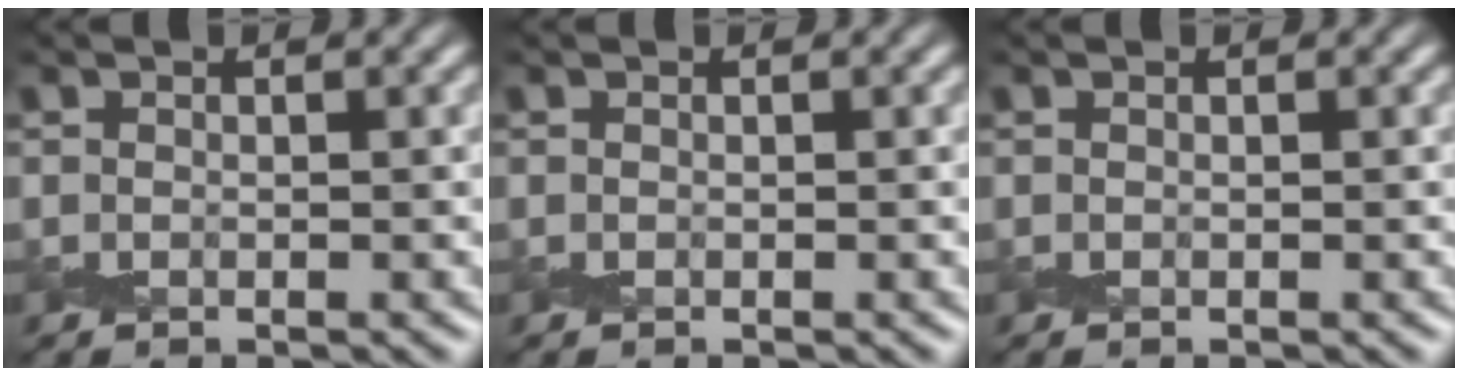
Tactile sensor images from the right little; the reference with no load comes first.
{"total": 0.0}
{"total": 0.0}